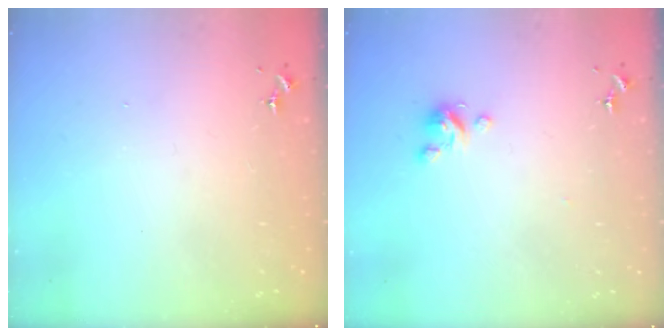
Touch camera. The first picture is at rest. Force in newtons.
{"total": 4.7, "press": 4.7, "slide": 0.3}